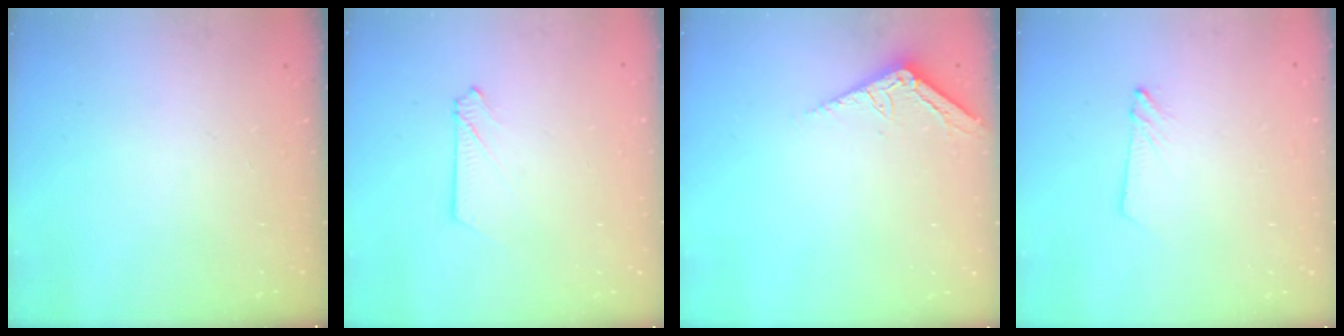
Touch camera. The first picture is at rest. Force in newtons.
{"total": 2.6, "press": 2.6, "slide": 0.3}
{"total": 3.6, "press": 3.6, "slide": 0.4}
{"total": 2.4, "press": 2.4, "slide": 0.2}